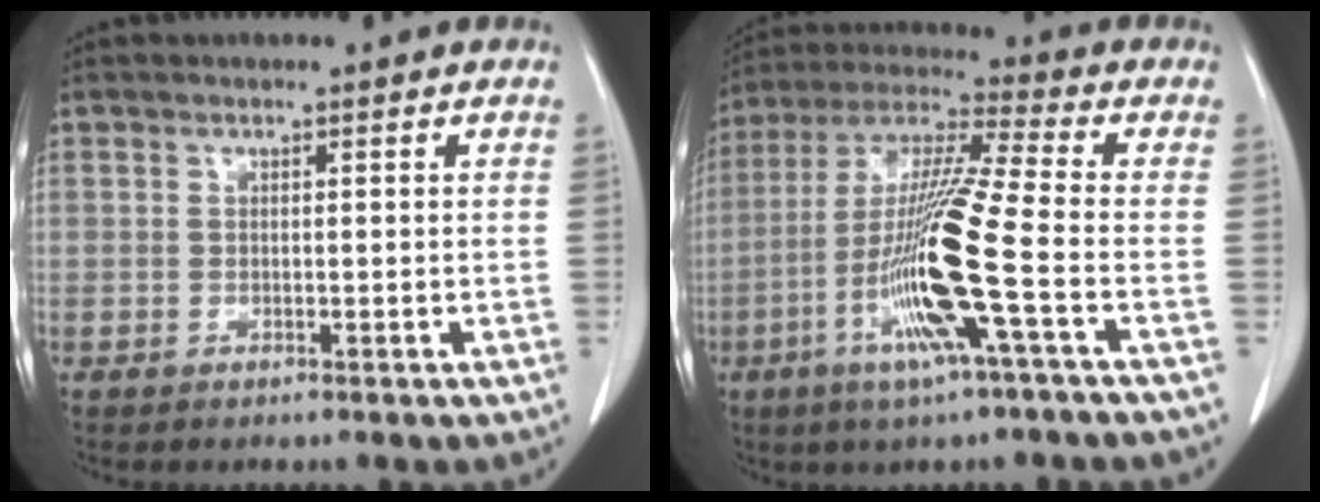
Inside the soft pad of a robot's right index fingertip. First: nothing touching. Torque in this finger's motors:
{"motor_torque": [2.14, 0.00, 0.51, 0.21]}